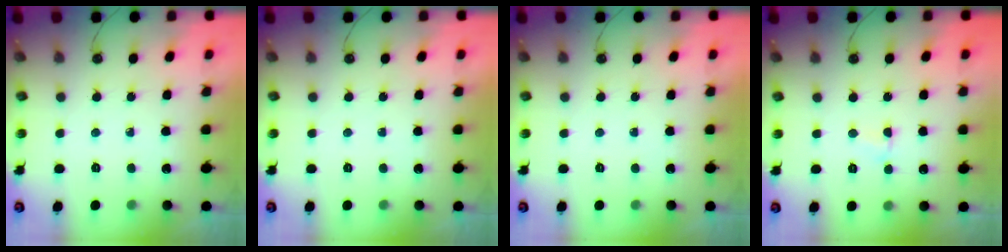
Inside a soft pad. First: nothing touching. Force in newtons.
{"total": 0.0}
{"total": 0.0}
{"total": 2.4, "press": 2.4, "slide": 0.5}